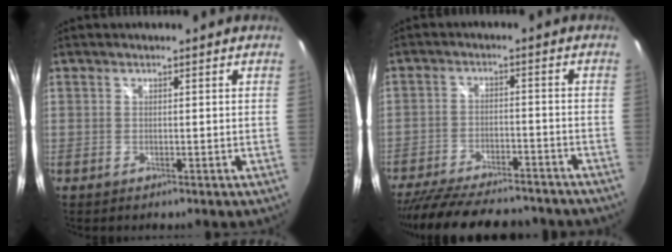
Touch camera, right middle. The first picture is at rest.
{"total": 20.9, "force": [-17.8, 6.0, 9.2], "torque": [-0.191, -0.019, -0.256]}